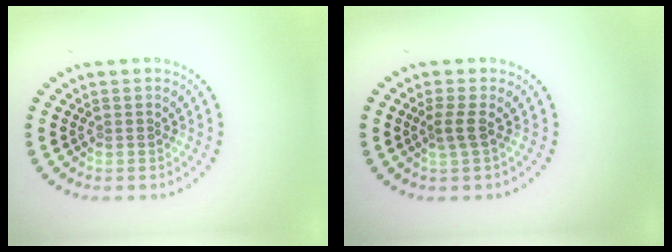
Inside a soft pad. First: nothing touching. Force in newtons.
{"total": 1.7, "press": 1.1, "slide": 1.3}